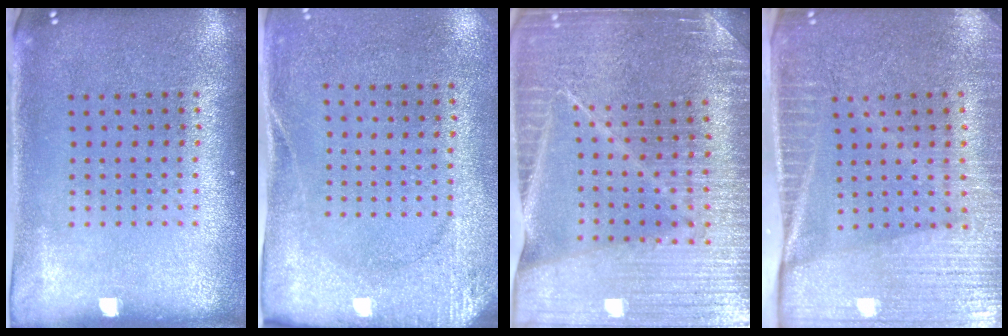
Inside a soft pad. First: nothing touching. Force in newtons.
{"total": 2.7, "press": 2.0, "slide": 1.7}
{"total": 4.0, "press": 3.8, "slide": 1.2}
{"total": 4.2, "press": 3.6, "slide": 2.1}